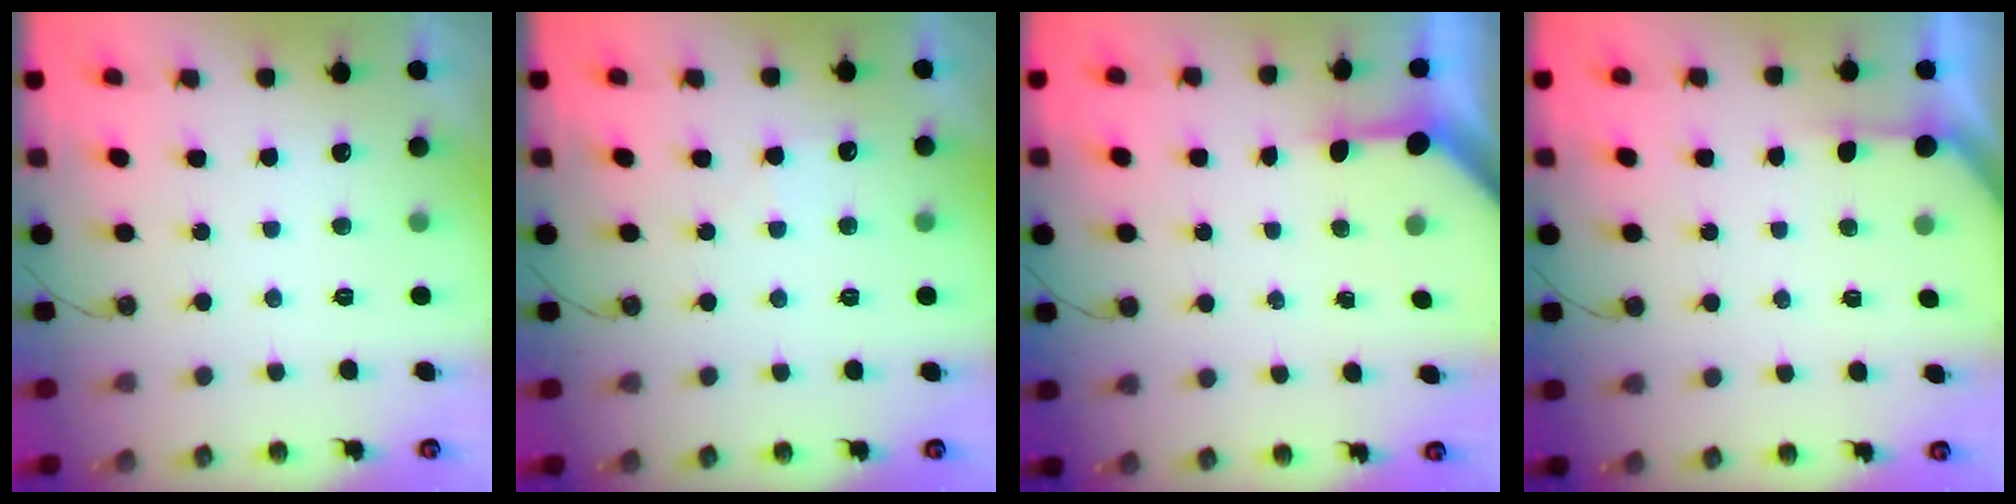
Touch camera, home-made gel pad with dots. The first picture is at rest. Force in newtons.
{"total": 5.0, "press": 5.0, "slide": 0.8}
{"total": 3.2, "press": 3.2, "slide": 0.4}
{"total": 1.6, "press": 1.6, "slide": 0.2}